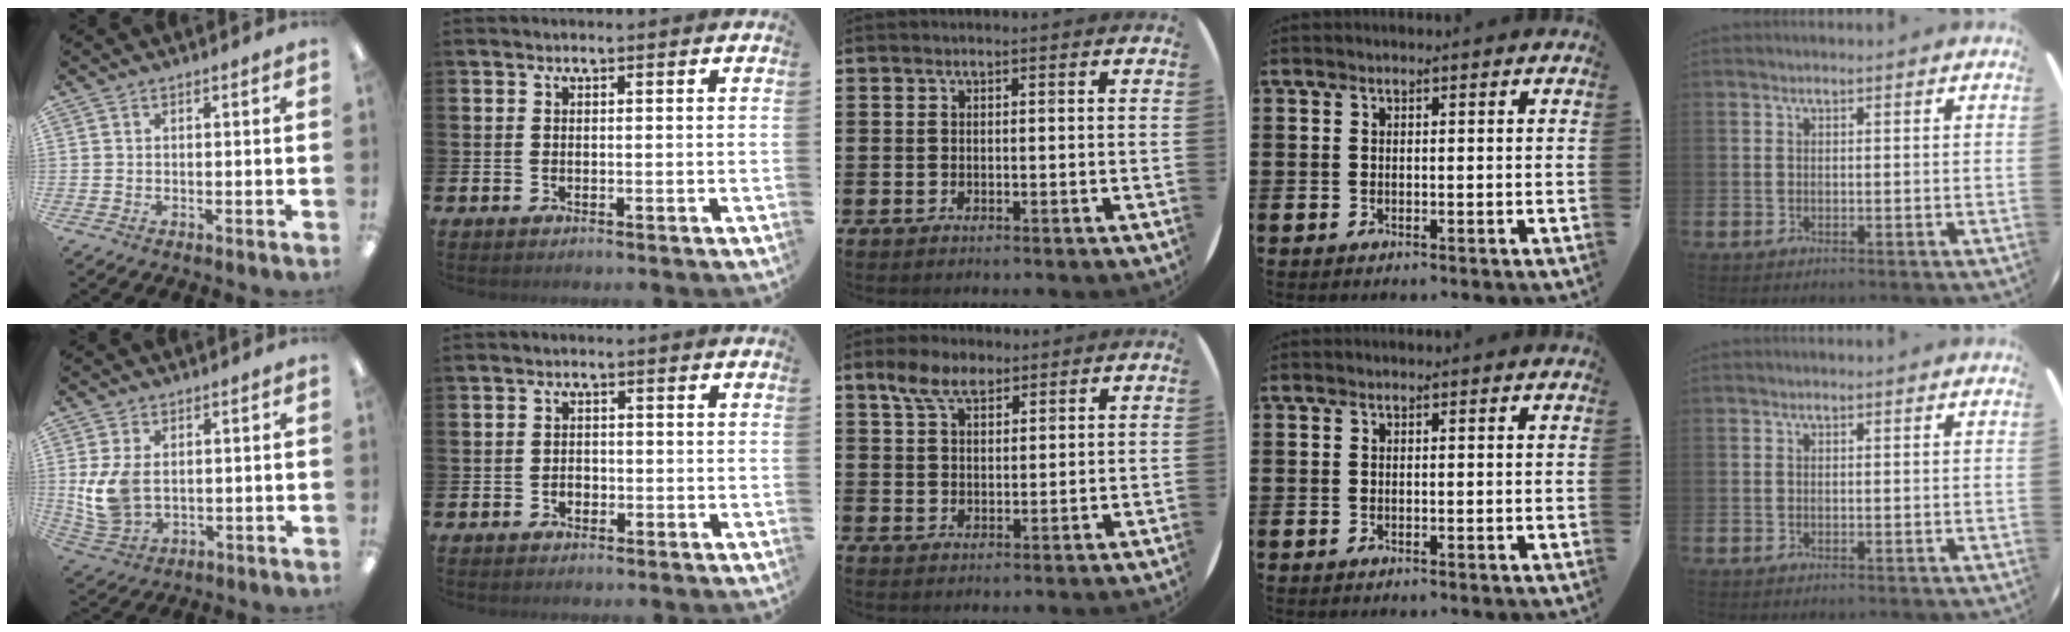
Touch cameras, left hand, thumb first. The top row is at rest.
{"thumb": {"total": 8.5, "force": [1.2, 5.9, 6.0], "torque": [-0.133, -0.002, 0.024]}, "index": {"total": 1.5, "force": [-0.6, 1.2, 0.7], "torque": [-0.013, 0.005, -0.014]}, "middle": {"total": 5.6, "force": [4.0, 2.6, 2.8], "torque": [-0.055, 0.001, 0.073]}}